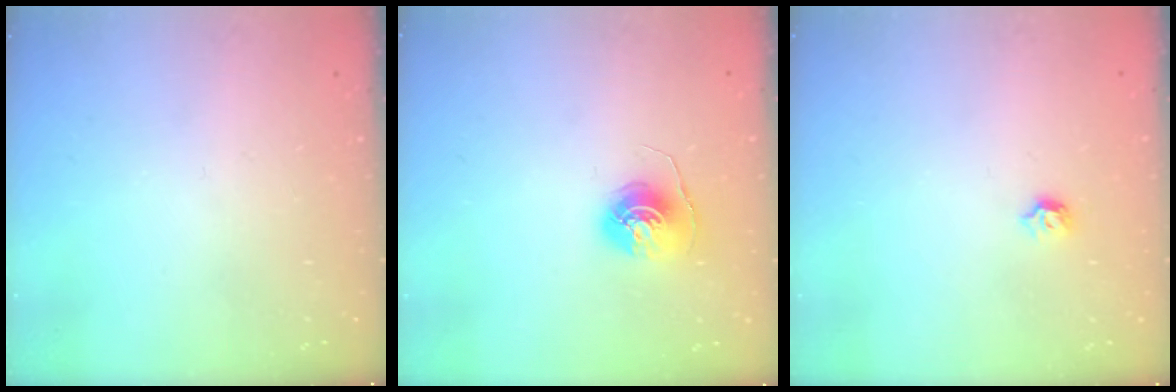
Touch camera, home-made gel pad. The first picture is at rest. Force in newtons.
{"total": 6.4, "press": 6.4, "slide": 0.6}
{"total": 3.8, "press": 3.7, "slide": 0.8}